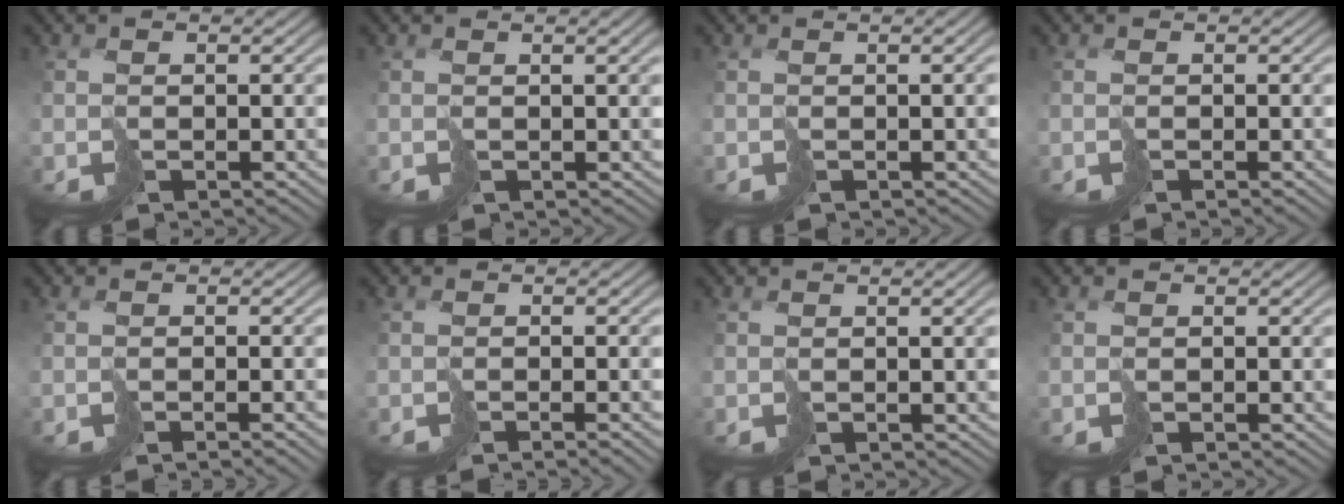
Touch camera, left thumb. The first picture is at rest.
{"total": 2.2, "force": [0.4, 0.5, 2.1], "torque": [-0.027, 0.006, 0.006]}
{"total": 3.2, "force": [0.0, 0.9, 3.1], "torque": [-0.037, 0.001, 0.000]}
{"total": 0.5, "force": [-0.2, -0.1, 0.5], "torque": [-0.006, 0.002, -0.008]}
{"total": 2.0, "force": [-0.8, 0.3, 1.8], "torque": [-0.015, 0.000, -0.022]}
{"total": 2.6, "force": [-1.0, 0.5, 2.4], "torque": [-0.021, 0.000, -0.022]}
{"total": 3.1, "force": [0.3, 0.8, 3.0], "torque": [-0.037, 0.005, 0.005]}
{"total": 0.0}